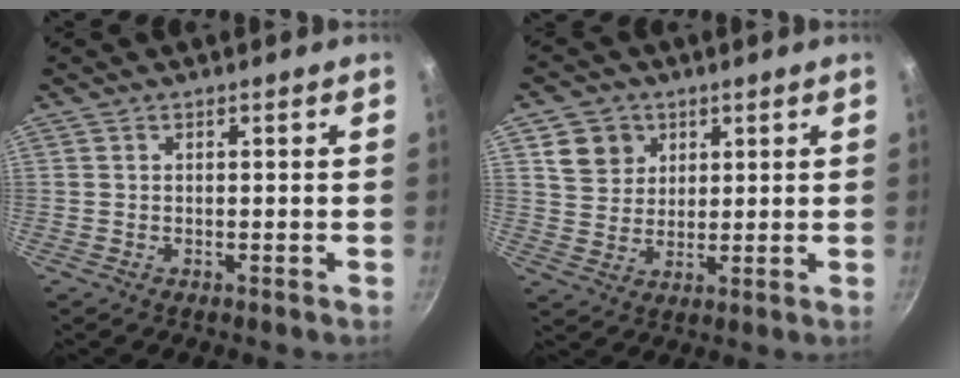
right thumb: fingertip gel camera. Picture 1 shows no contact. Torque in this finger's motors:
{"motor_torque": [-0.70, 0.58, 0.14, -0.06, -0.03]}